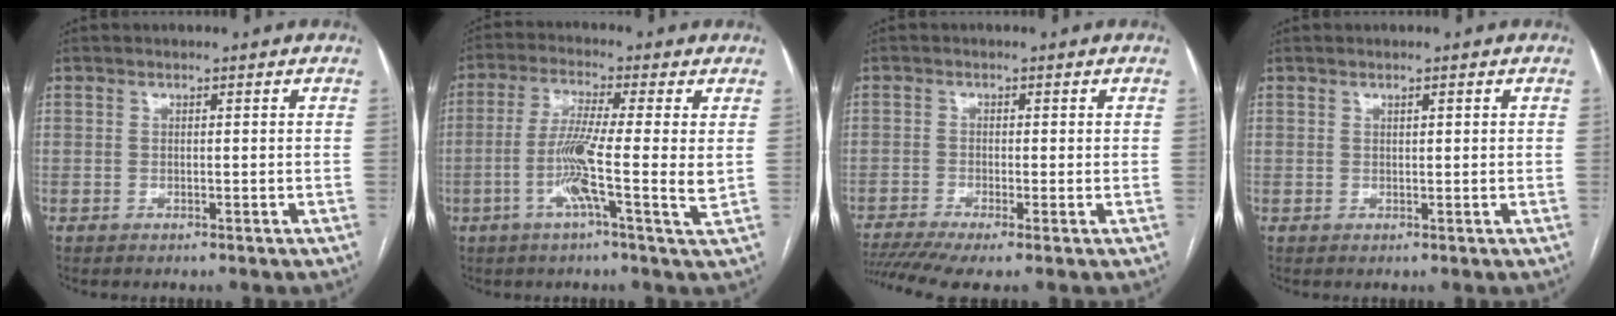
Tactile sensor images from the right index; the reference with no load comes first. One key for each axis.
{"total": 9.4, "fx": -1.1, "fy": -0.7, "fz": 9.3, "tx": -0.174, "ty": -0.008, "tz": -0.033}
{"total": 6.1, "fx": -4.0, "fy": 0.7, "fz": 4.6, "tx": -0.088, "ty": -0.006, "tz": -0.076}
{"total": 0.7, "fx": 0.4, "fy": 0.2, "fz": 0.6, "tx": -0.010, "ty": 0.000, "tz": 0.006}